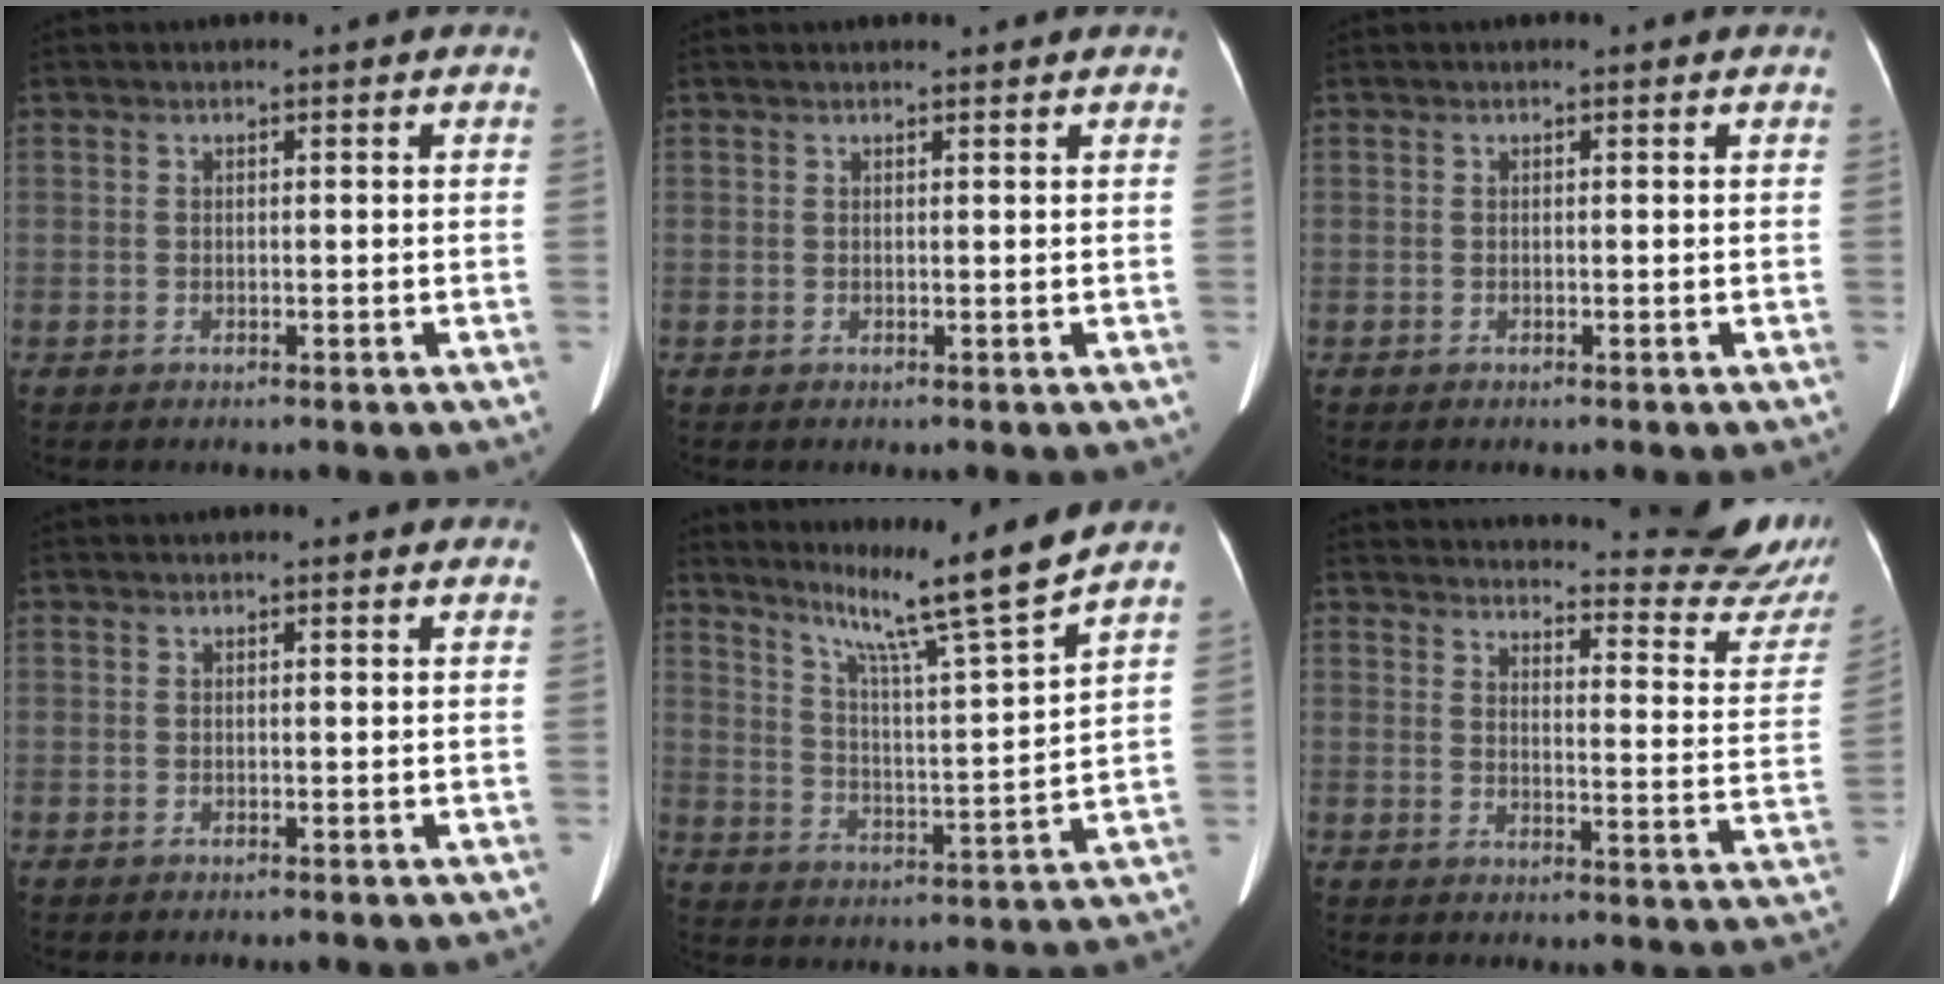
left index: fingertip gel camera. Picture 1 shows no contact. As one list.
[{"total": 2.9, "force": [2.8, 0.1, 0.9], "torque": [-0.008, 0.003, 0.031]}, {"total": 1.1, "force": [0.9, 0.2, 0.4], "torque": [-0.002, 0.002, 0.007]}, {"total": 1.7, "force": [1.5, 0.3, 0.6], "torque": [-0.005, 0.003, 0.013]}, {"total": 13.2, "force": [10.9, -2.5, 7.1], "torque": [-0.117, -0.042, 0.173]}, {"total": 25.8, "force": [24.6, 1.9, 7.7], "torque": [-0.097, -0.135, 0.274]}]